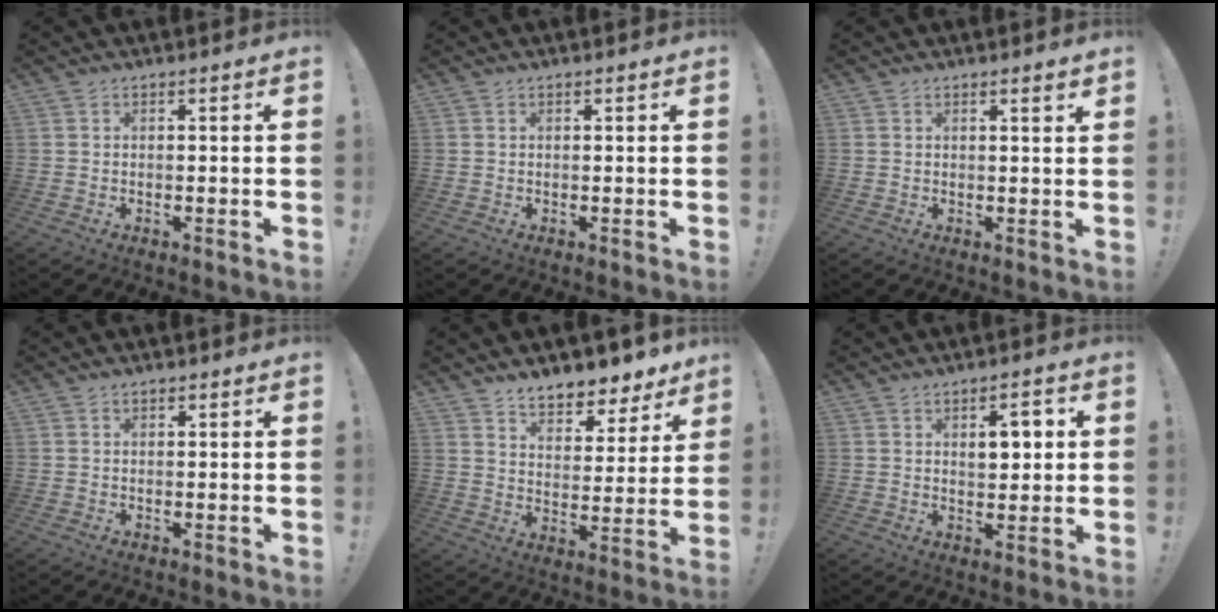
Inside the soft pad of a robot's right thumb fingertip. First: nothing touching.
{"total": 0.0}
{"total": 1.7, "force": [1.2, 0.0, 1.2], "torque": [-0.009, -0.008, 0.016]}
{"total": 0.6, "force": [0.3, 0.5, 0.2], "torque": [0.000, -0.001, 0.006]}
{"total": 8.7, "force": [7.6, 3.5, 2.4], "torque": [-0.031, -0.068, 0.140]}
{"total": 6.4, "force": [1.9, 3.6, 4.9], "torque": [-0.071, -0.002, 0.027]}